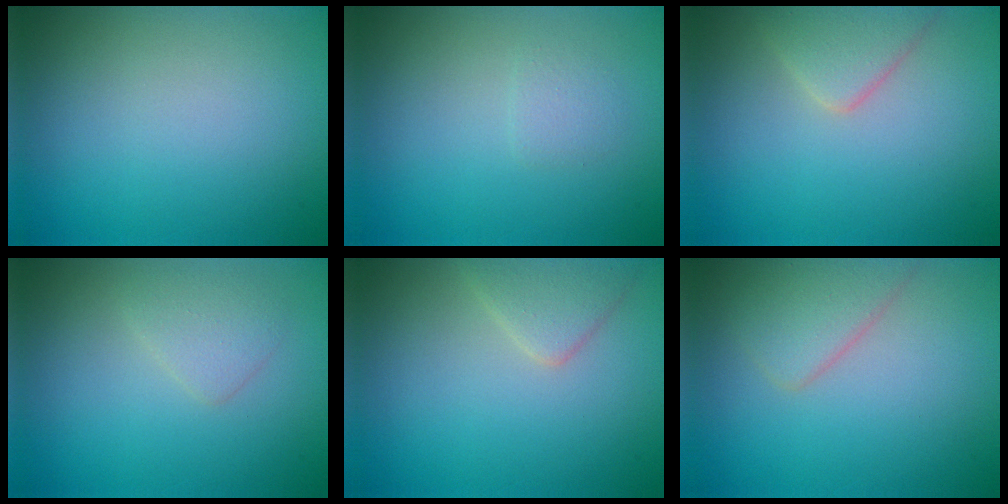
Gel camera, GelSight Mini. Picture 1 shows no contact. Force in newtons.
{"total": 0.9, "press": 0.9, "slide": 0.1}
{"total": 2.6, "press": 2.6, "slide": 0.2}
{"total": 1.6, "press": 1.6, "slide": 0.0}
{"total": 2.2, "press": 2.2, "slide": 0.1}
{"total": 2.6, "press": 2.6, "slide": 0.1}